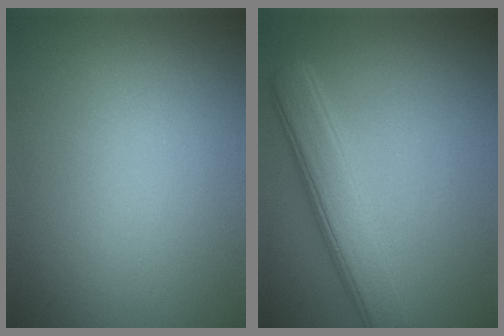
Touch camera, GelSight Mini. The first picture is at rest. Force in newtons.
{"total": 5.8, "press": 5.8, "slide": 0.3}